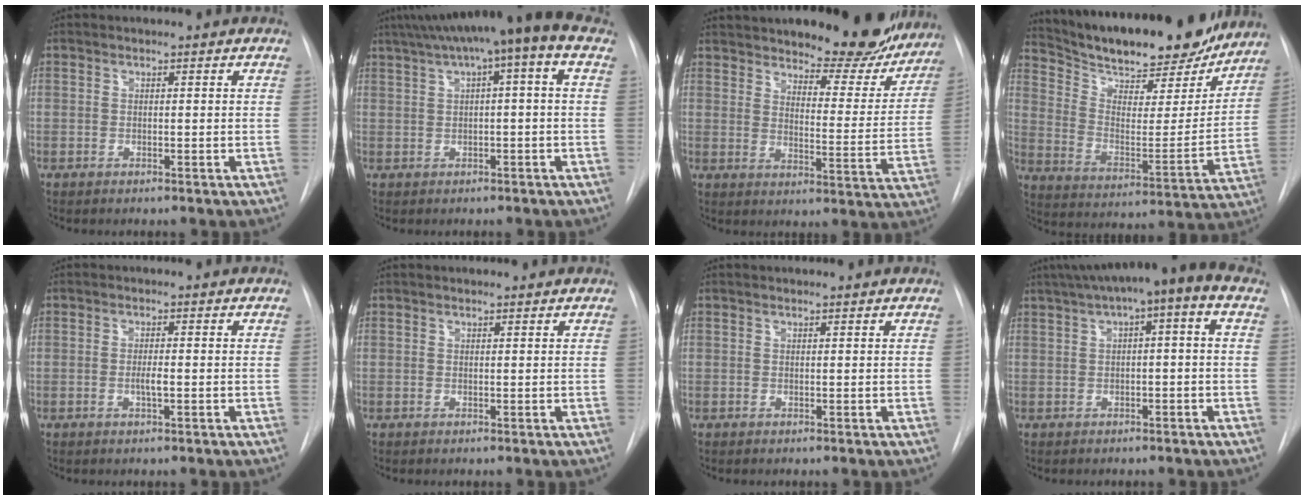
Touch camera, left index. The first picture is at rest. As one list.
[{"total": 11.5, "force": [5.7, 1.1, 9.9], "torque": [-0.156, 0.054, 0.079]}, {"total": 17.4, "force": [15.7, 4.0, 6.5], "torque": [-0.068, -0.034, 0.203]}, {"total": 25.0, "force": [21.9, 6.0, 10.4], "torque": [-0.177, -0.017, 0.320]}, {"total": 1.5, "force": [-0.3, 0.1, 1.5], "torque": [-0.030, -0.002, -0.005]}, {"total": 2.9, "force": [2.7, 0.5, 0.9], "torque": [-0.012, 0.023, 0.035]}, {"total": 2.1, "force": [2.0, 0.2, 0.6], "torque": [-0.008, 0.019, 0.026]}, {"total": 9.6, "force": [4.3, 1.5, 8.5], "torque": [-0.133, 0.049, 0.057]}]